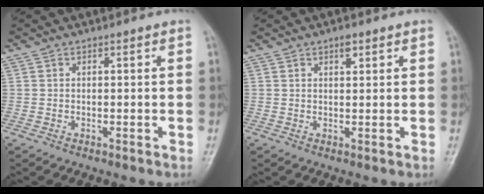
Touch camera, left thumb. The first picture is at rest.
{"total": 2.0, "force": [1.2, 0.9, 1.3], "torque": [-0.014, -0.005, 0.018]}